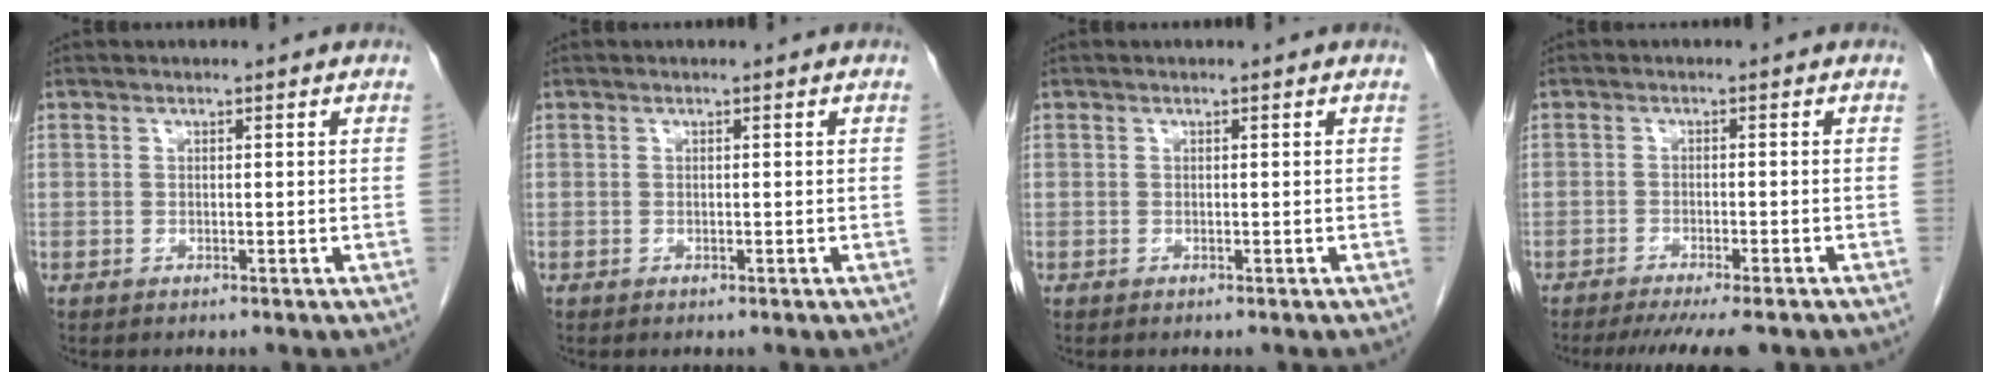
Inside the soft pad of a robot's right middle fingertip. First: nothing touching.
{"total": 0.0}
{"total": 0.0}
{"total": 9.2, "force": [-7.6, 0.8, 5.0], "torque": [-0.064, -0.018, -0.109]}